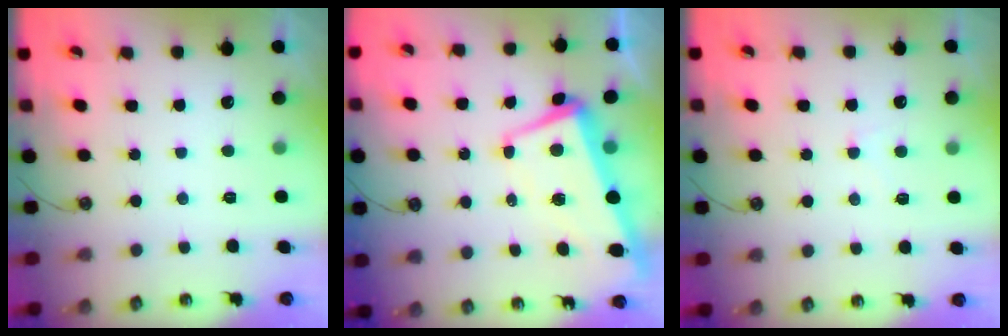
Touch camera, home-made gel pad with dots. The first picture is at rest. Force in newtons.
{"total": 1.6, "press": 0.1, "slide": 1.6}
{"total": 0.9, "press": 0.9, "slide": 0.4}